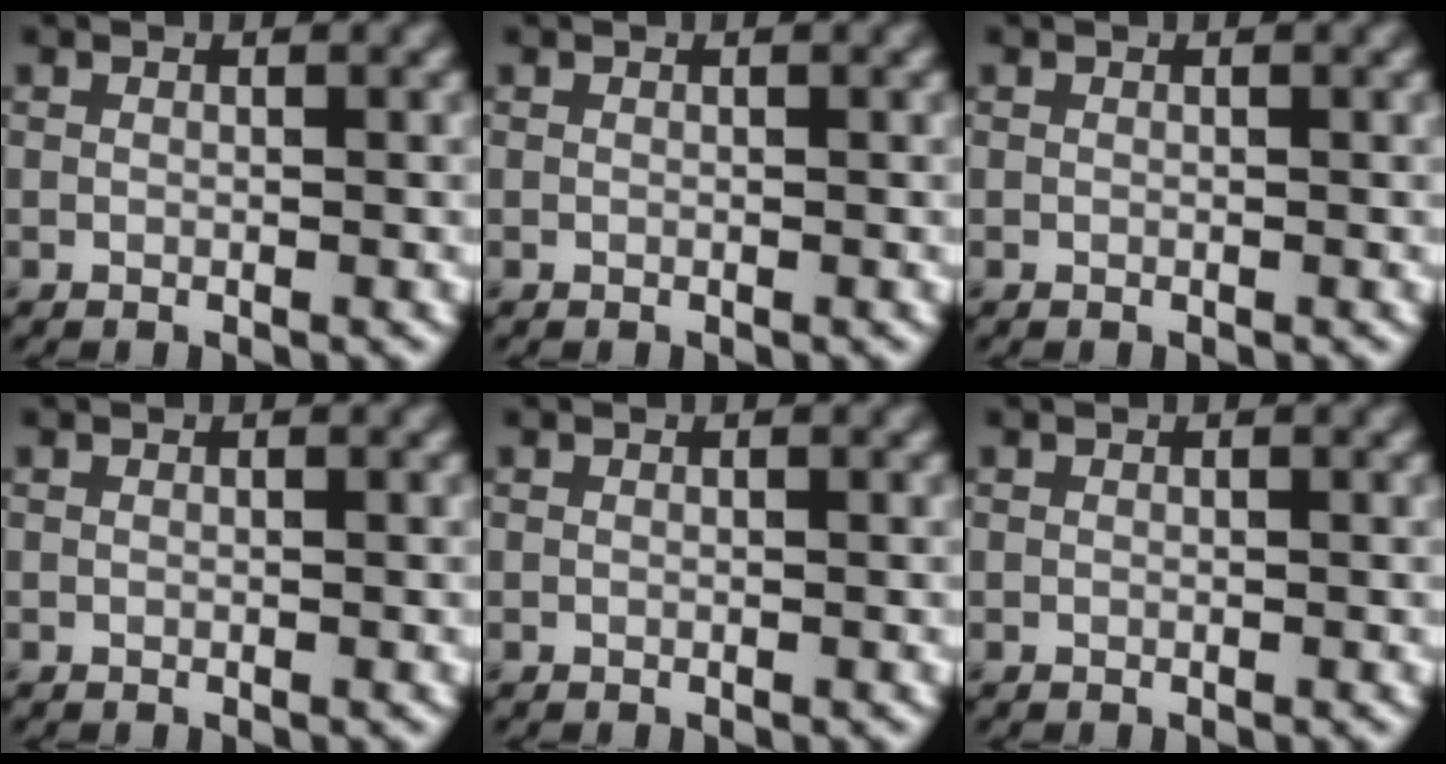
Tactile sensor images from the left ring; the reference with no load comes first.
{"total": 0.0}
{"total": 0.0}
{"total": 0.0}
{"total": 0.0}
{"total": 0.0}